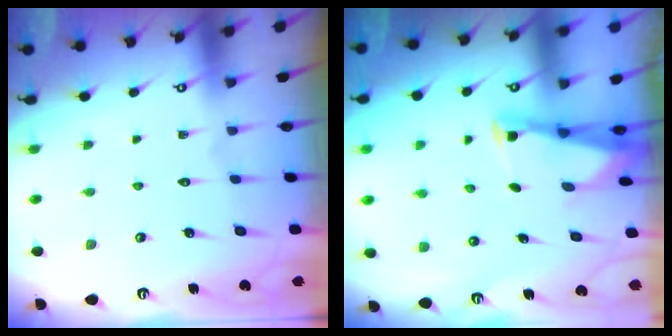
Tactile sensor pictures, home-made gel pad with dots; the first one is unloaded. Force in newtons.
{"total": 2.3, "press": 2.3, "slide": 0.2}